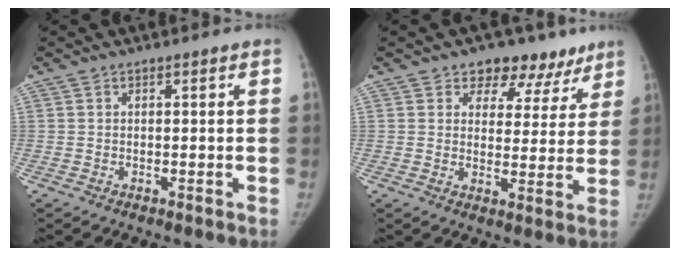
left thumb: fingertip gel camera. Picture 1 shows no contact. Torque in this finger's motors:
{"motor_torque": [-0.12, 0.14, 0.58, -0.42, -0.05]}